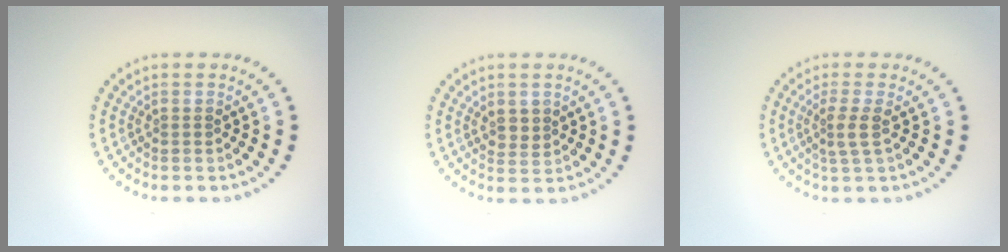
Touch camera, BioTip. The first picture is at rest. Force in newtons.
{"total": 1.5, "press": 1.4, "slide": 0.5}
{"total": 1.9, "press": 1.5, "slide": 1.2}